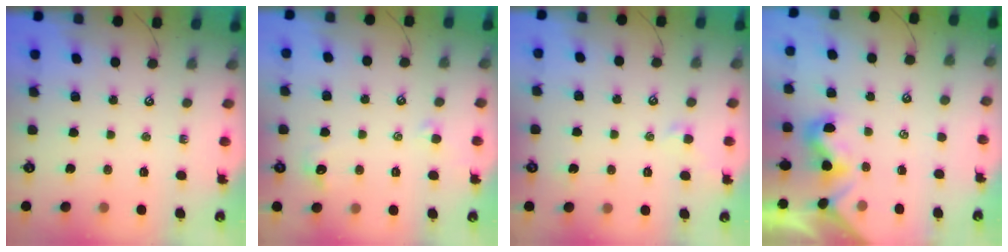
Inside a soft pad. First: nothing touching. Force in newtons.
{"total": 1.0, "press": 0.8, "slide": 0.6}
{"total": 1.1, "press": 1.1, "slide": 0.4}
{"total": 0.9, "press": 0.9, "slide": 0.4}